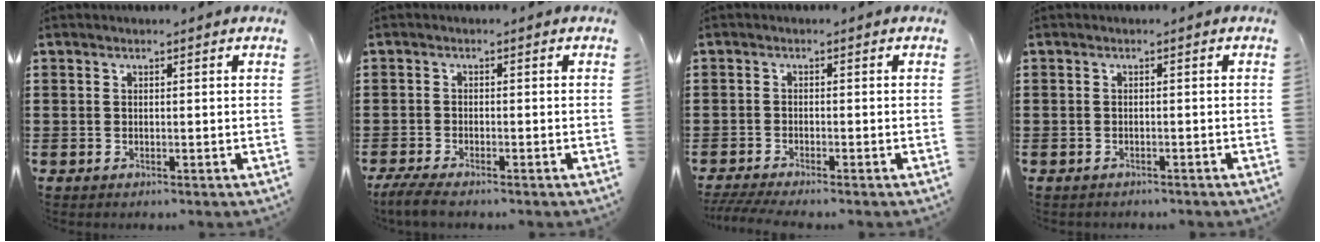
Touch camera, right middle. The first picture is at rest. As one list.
[{"total": 2.8, "force": [-2.5, 0.1, 1.3], "torque": [-0.038, -0.011, -0.052]}, {"total": 2.3, "force": [-2.0, -0.1, 0.9], "torque": [-0.031, -0.008, -0.044]}, {"total": 0.8, "force": [-0.8, 0.1, 0.0], "torque": [-0.004, -0.001, -0.016]}]